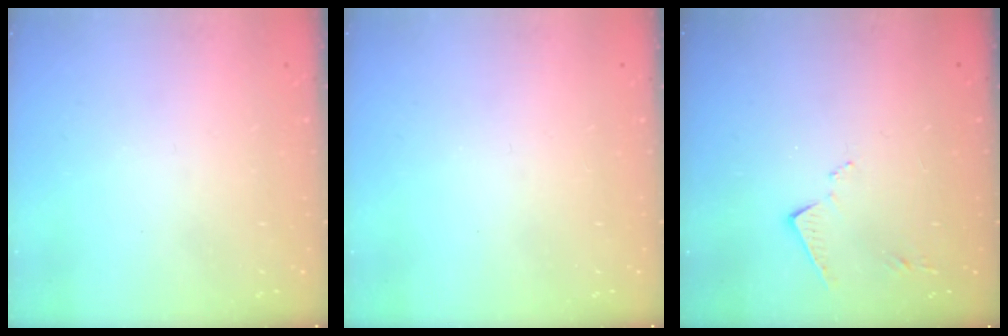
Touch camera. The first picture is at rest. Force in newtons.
{"total": 0.0}
{"total": 8.0, "press": 8.0, "slide": 0.1}